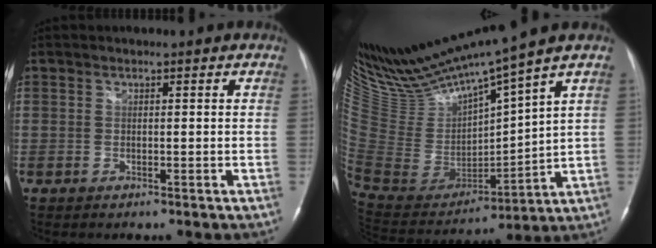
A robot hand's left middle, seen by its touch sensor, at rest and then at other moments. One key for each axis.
{"total": 17.0, "fx": 14.9, "fy": -0.9, "fz": 8.2, "tx": -0.164, "ty": -0.025, "tz": 0.302}